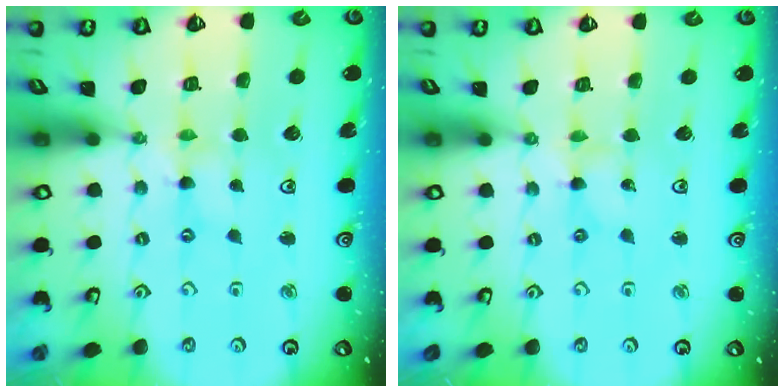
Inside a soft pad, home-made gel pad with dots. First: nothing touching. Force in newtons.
{"total": 0.0}